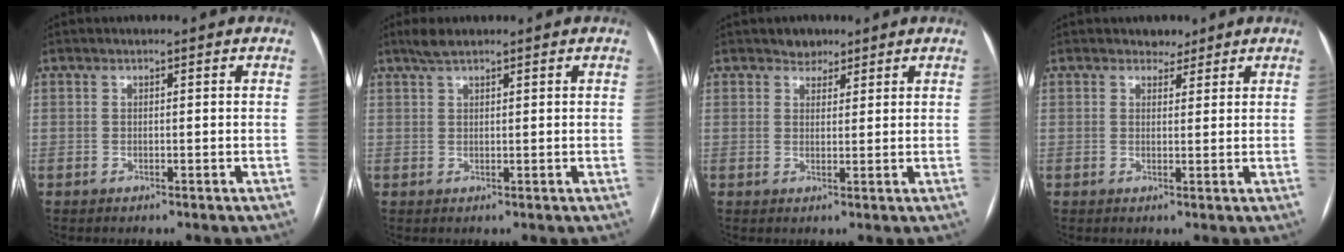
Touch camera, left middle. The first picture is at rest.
{"total": 2.2, "force": [1.8, 0.3, 1.3], "torque": [-0.030, 0.011, 0.037]}
{"total": 2.3, "force": [1.8, 1.4, 0.2], "torque": [-0.001, 0.003, 0.024]}
{"total": 2.1, "force": [1.6, 1.2, 0.2], "torque": [0.000, -0.001, 0.021]}